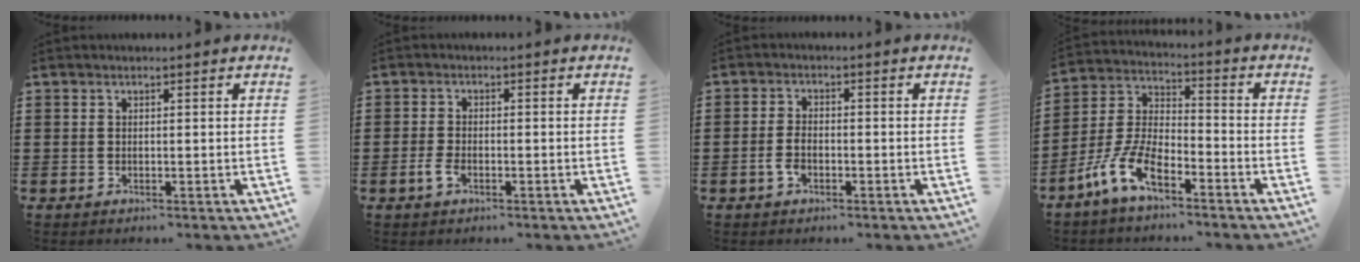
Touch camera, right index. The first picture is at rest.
{"total": 2.4, "force": [-1.2, 1.1, 1.7], "torque": [-0.047, -0.006, -0.025]}
{"total": 2.9, "force": [-1.3, 1.3, 2.3], "torque": [-0.057, -0.006, -0.027]}
{"total": 8.5, "force": [-5.7, 3.1, 5.4], "torque": [-0.139, -0.001, -0.115]}